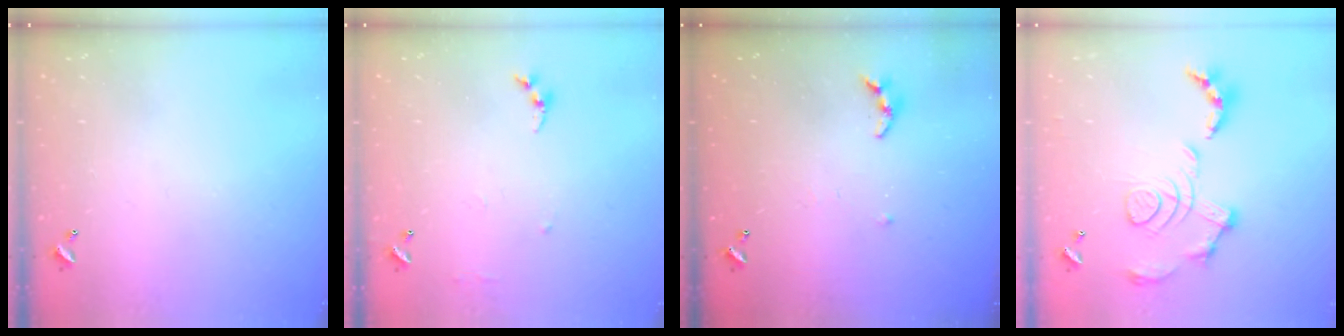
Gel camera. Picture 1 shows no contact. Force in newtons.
{"total": 6.5, "press": 6.5, "slide": 0.8}
{"total": 4.0, "press": 3.9, "slide": 0.5}
{"total": 1.7, "press": 1.1, "slide": 1.3}